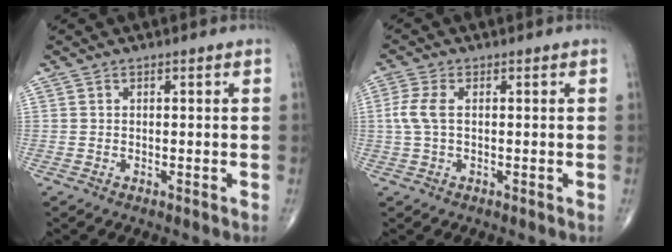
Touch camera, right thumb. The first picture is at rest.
{"total": 4.1, "force": [0.3, 2.0, 3.5], "torque": [-0.100, 0.007, 0.002]}